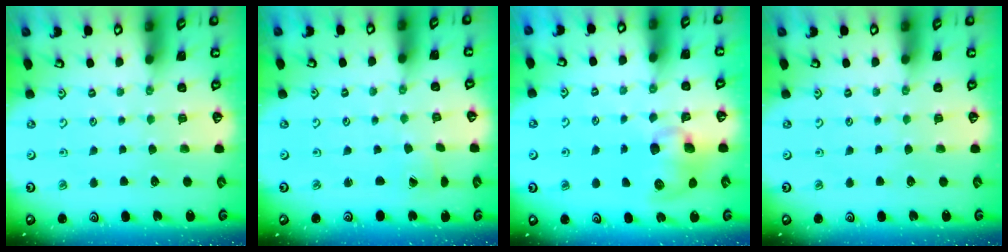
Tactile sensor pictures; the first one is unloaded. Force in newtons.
{"total": 1.5, "press": 1.5, "slide": 0.0}
{"total": 9.9, "press": 9.8, "slide": 1.1}
{"total": 0.0}